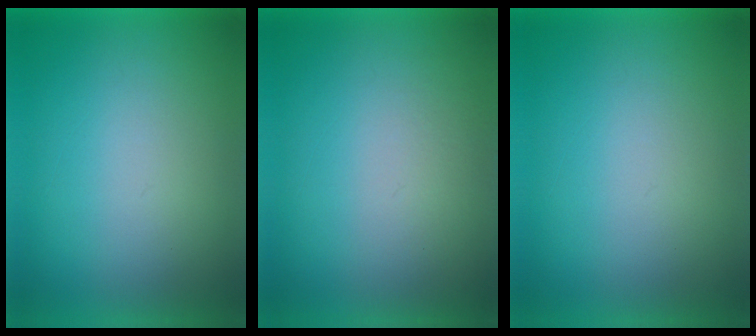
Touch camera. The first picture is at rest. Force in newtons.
{"total": 2.0}
{"total": 0.0}